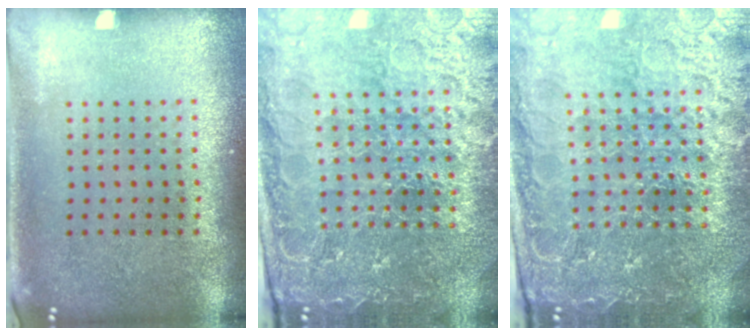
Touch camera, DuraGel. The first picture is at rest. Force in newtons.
{"total": 4.7, "press": 4.4, "slide": 1.7}
{"total": 4.7, "press": 4.4, "slide": 1.7}